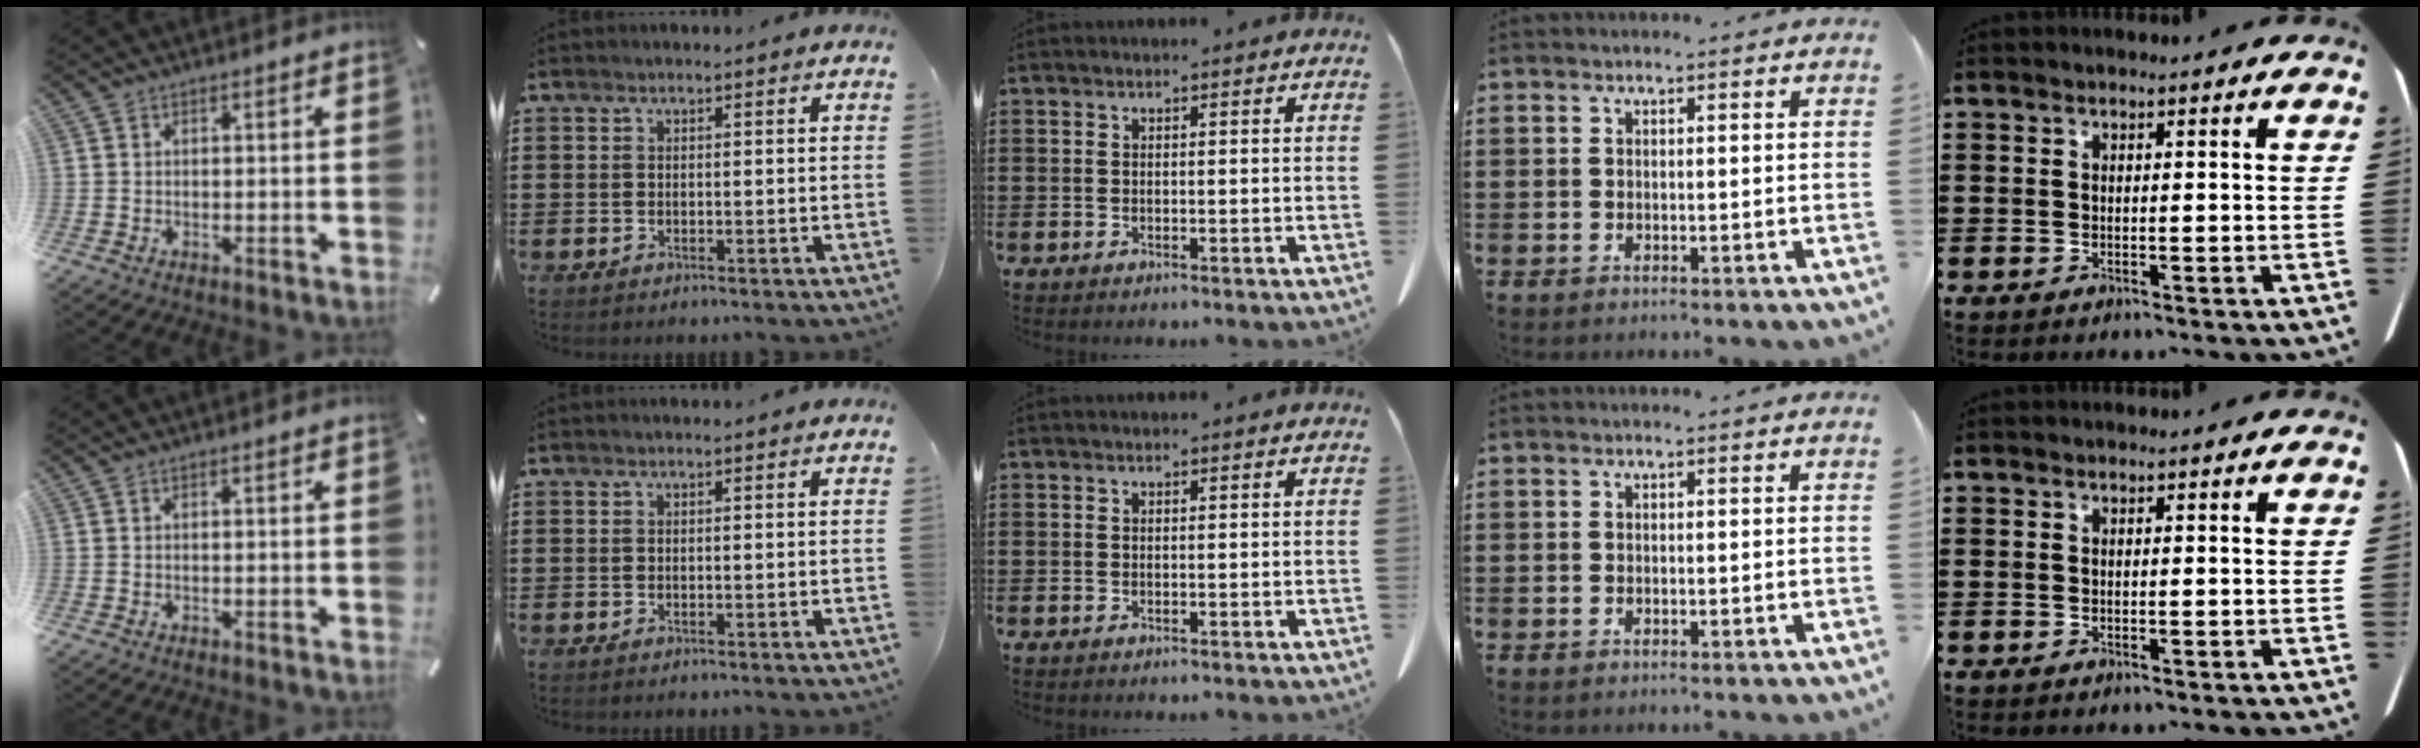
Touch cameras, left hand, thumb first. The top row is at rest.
{}